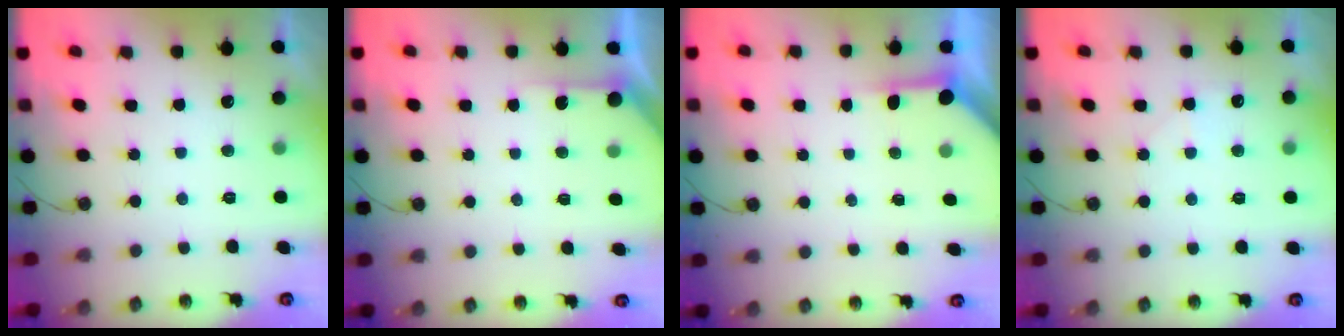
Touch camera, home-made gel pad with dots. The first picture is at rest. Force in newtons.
{"total": 3.3, "press": 3.3, "slide": 0.3}
{"total": 3.7, "press": 3.7, "slide": 0.4}
{"total": 5.6, "press": 5.6, "slide": 0.6}